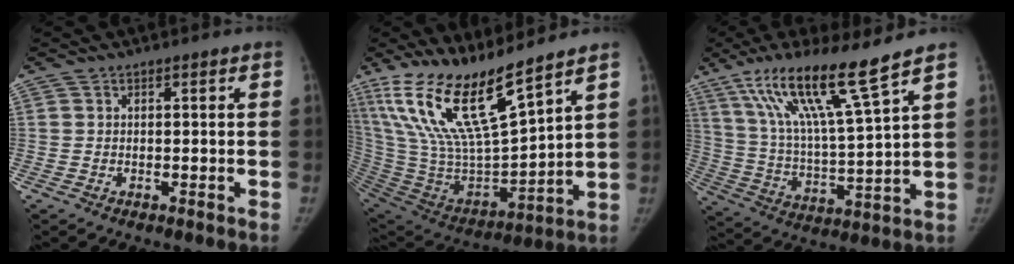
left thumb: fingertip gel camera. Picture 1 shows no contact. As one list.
[{"total": 20.2, "force": [14.8, 3.4, 13.4], "torque": [-0.238, -0.080, 0.296]}, {"total": 17.0, "force": [11.2, 0.4, 12.8], "torque": [-0.225, -0.052, 0.209]}]